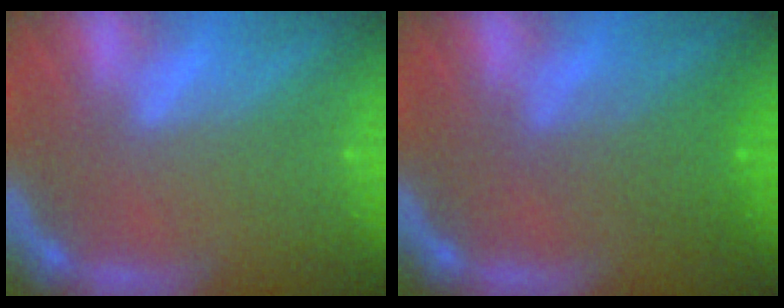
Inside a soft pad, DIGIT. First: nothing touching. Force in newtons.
{"total": 2.9}